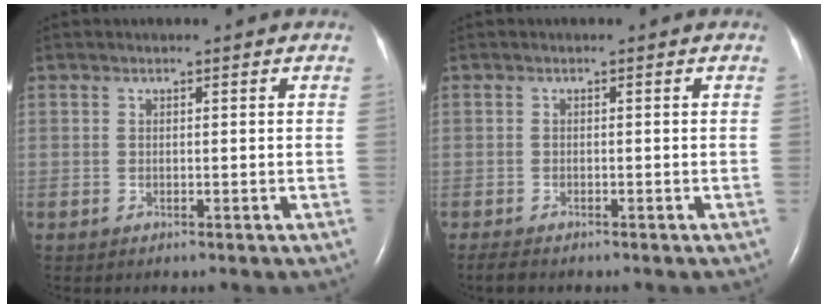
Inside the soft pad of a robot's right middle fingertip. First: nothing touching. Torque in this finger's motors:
{"motor_torque": [0.07, -0.06, -0.03, 0.00]}